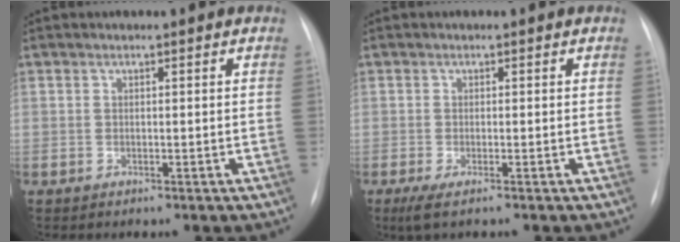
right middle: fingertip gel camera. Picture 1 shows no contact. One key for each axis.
{"total": 2.4, "fx": -1.5, "fy": 0.1, "fz": 1.8, "tx": -0.040, "ty": -0.009, "tz": -0.031}